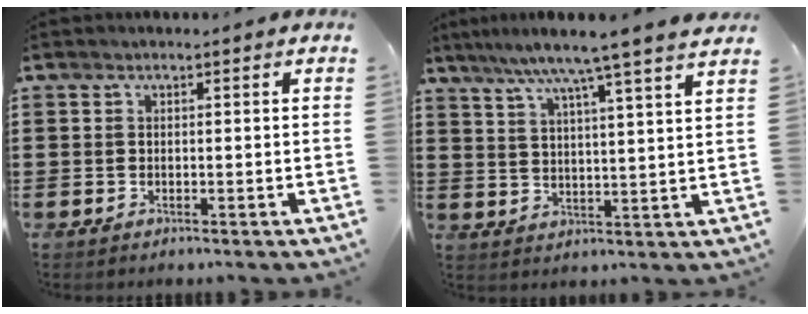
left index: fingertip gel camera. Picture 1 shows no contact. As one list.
[{"total": 6.2, "force": [5.0, -0.8, 3.6], "torque": [-0.084, -0.017, 0.085]}]